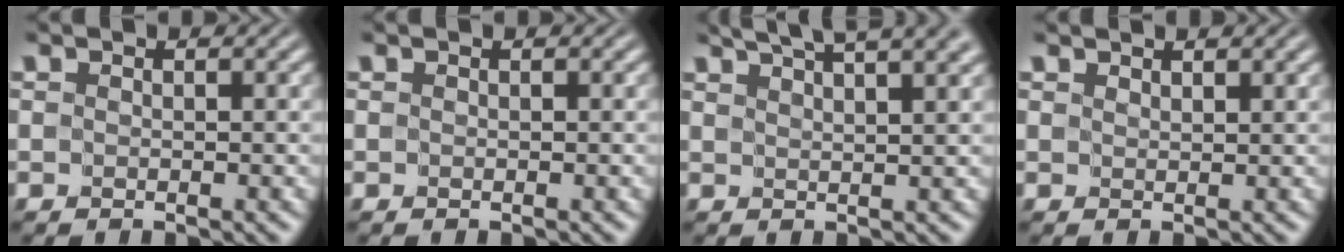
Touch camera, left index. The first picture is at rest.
{"total": 0.0}
{"total": 8.2, "force": [6.1, 2.3, 4.9], "torque": [-0.039, 0.040, 0.053]}
{"total": 1.4, "force": [1.3, 0.3, 0.3], "torque": [-0.001, -0.005, 0.020]}